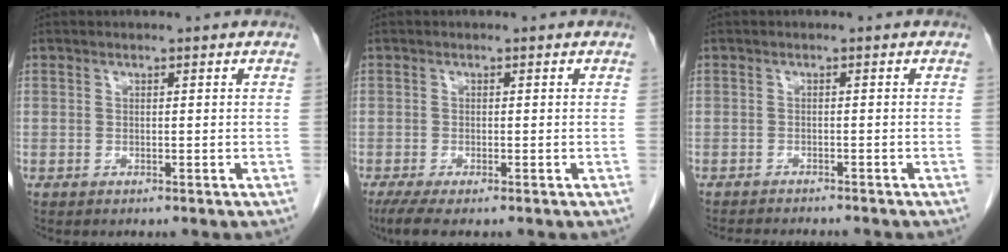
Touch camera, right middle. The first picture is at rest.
{"total": 3.3, "force": [-2.3, 0.5, 2.4], "torque": [-0.048, -0.012, -0.041]}
{"total": 5.9, "force": [-5.5, 0.8, 1.9], "torque": [-0.024, -0.009, -0.079]}